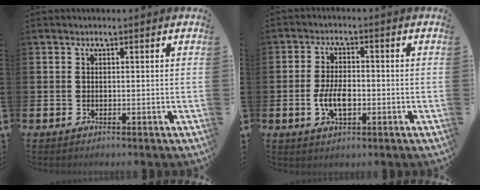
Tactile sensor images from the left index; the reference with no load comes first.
{"total": 4.8, "force": [-1.0, 2.5, 4.0], "torque": [-0.068, 0.000, -0.021]}